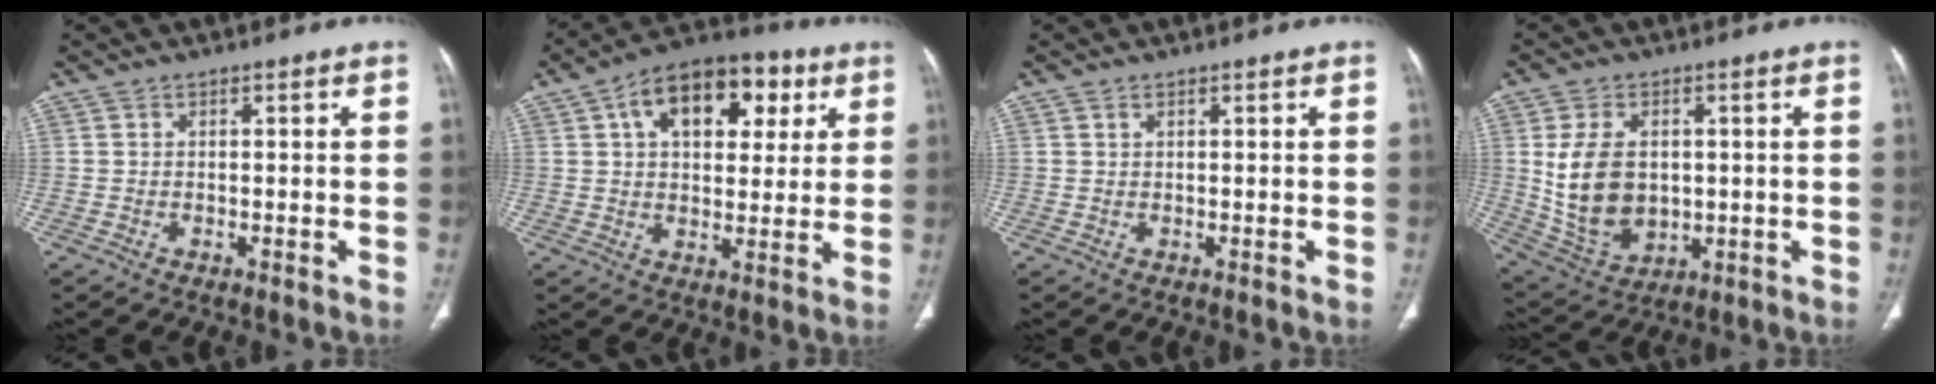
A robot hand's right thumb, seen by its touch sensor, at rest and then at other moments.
{"total": 16.8, "force": [6.2, 10.0, 12.0], "torque": [-0.136, 0.007, 0.091]}
{"total": 0.7, "force": [0.4, 0.4, 0.3], "torque": [-0.006, 0.000, 0.009]}
{"total": 14.1, "force": [1.0, 9.6, 10.3], "torque": [-0.185, -0.005, 0.036]}